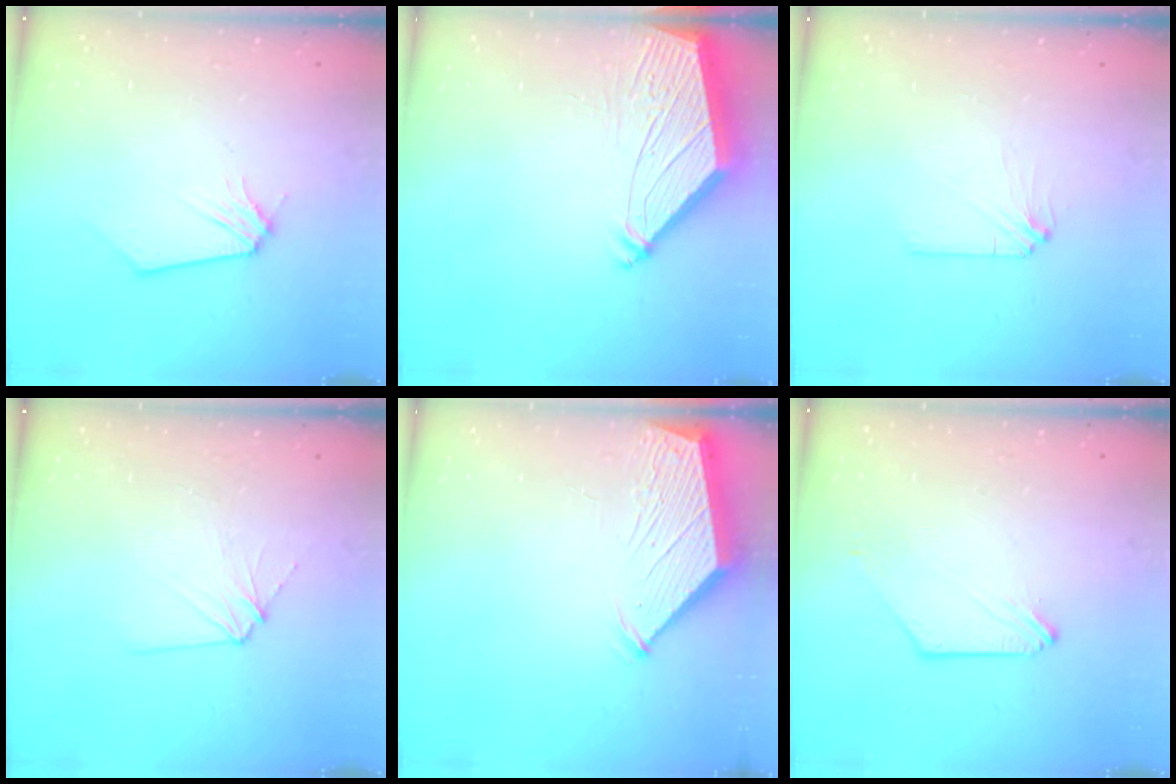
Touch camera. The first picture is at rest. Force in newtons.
{"total": 3.7, "press": 3.7, "slide": 0.5}
{"total": 2.5, "press": 2.5, "slide": 0.4}
{"total": 4.2, "press": 4.2, "slide": 0.5}
{"total": 3.0, "press": 3.0, "slide": 0.3}
{"total": 0.0}